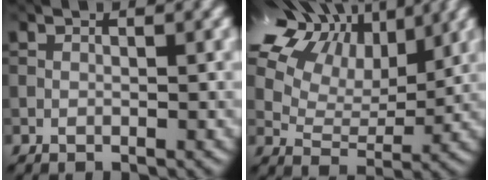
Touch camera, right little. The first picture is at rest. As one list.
[{"total": 13.1, "force": [7.7, 8.1, 7.0], "torque": [-0.164, 0.047, 0.140]}]